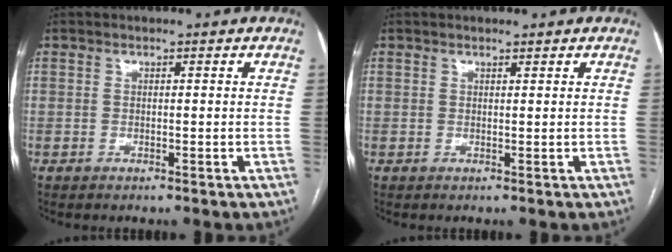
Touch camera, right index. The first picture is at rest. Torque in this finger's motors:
{"motor_torque": [0.03, 0.05, -0.01, 0.00]}